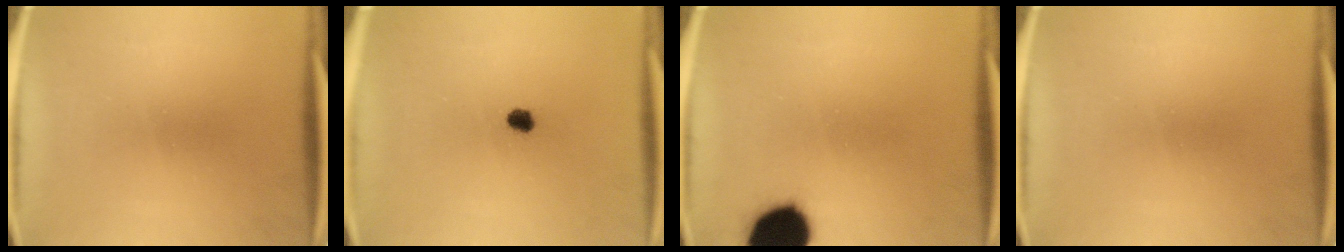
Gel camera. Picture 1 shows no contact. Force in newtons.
{"total": 2.1}
{"total": 16.0}
{"total": 0.0}